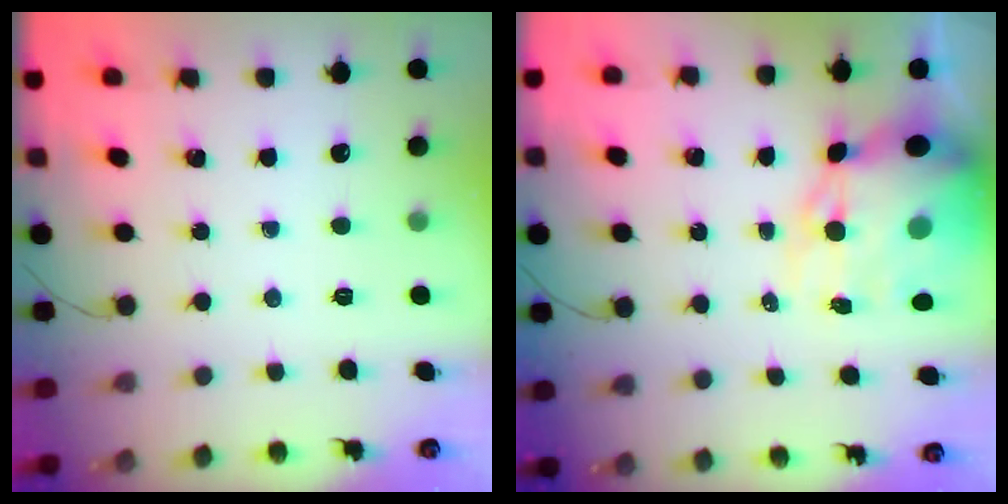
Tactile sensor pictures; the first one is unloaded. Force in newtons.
{"total": 15.6, "press": 15.1, "slide": 3.9}